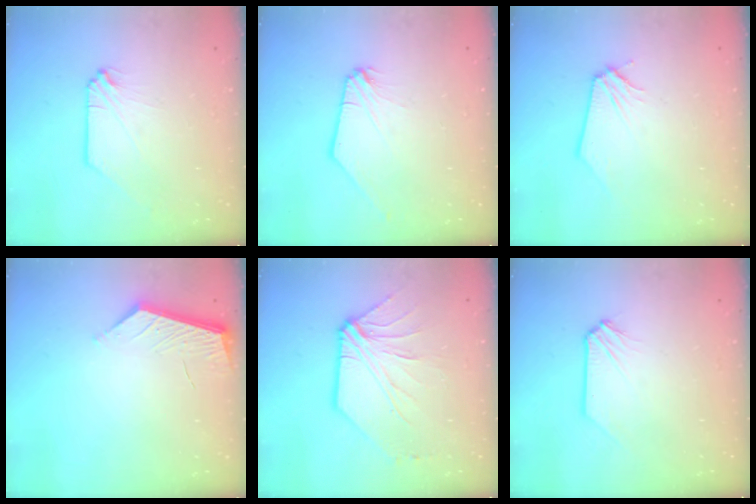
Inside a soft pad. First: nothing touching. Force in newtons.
{"total": 0.6, "press": 0.5, "slide": 0.1}
{"total": 0.0}
{"total": 4.3, "press": 4.3, "slide": 0.5}
{"total": 7.8, "press": 7.7, "slide": 1.3}
{"total": 0.0}